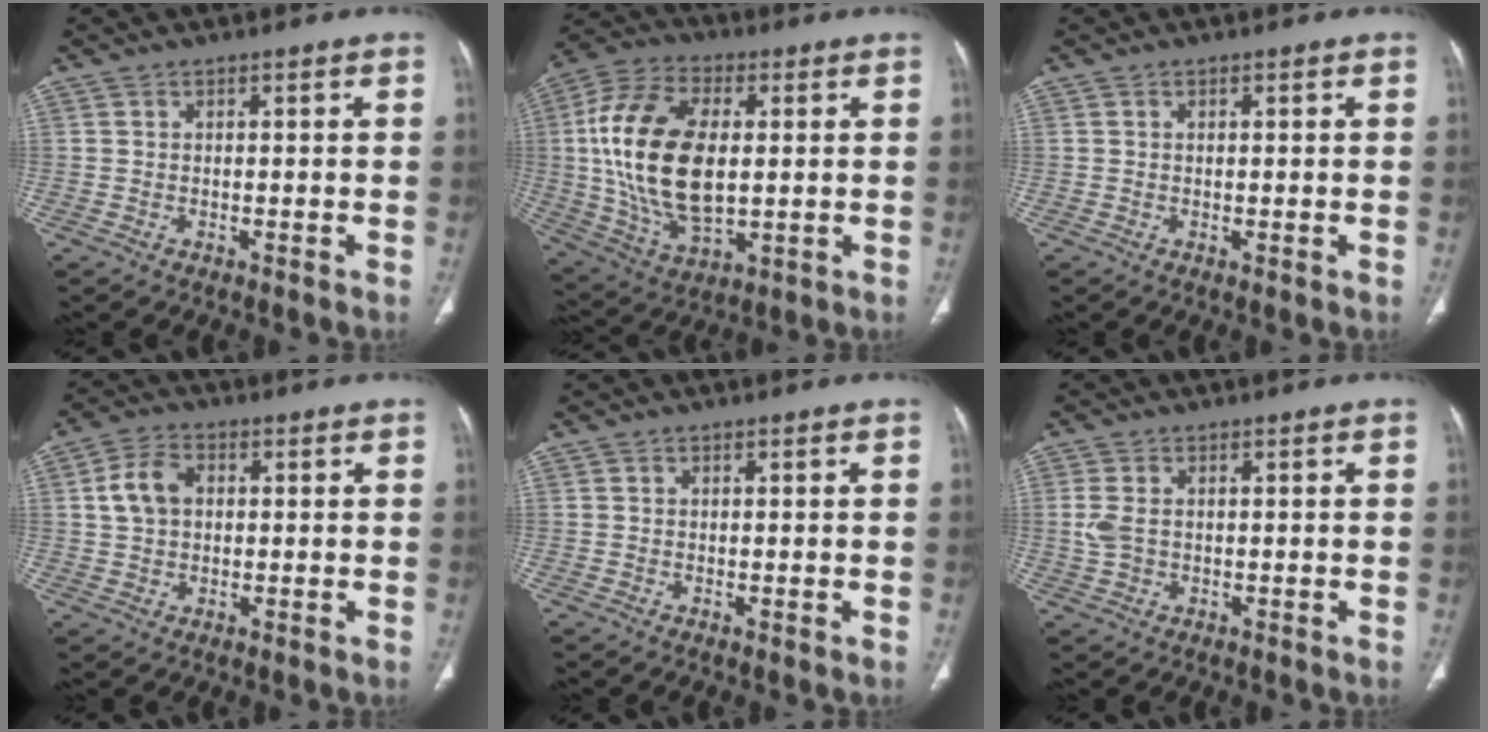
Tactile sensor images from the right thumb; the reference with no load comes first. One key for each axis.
{"total": 21.2, "fx": 1.7, "fy": 11.7, "fz": 17.6, "tx": -0.348, "ty": -0.005, "tz": 0.035}
{"total": 0.6, "fx": 0.1, "fy": 0.1, "fz": 0.6, "tx": -0.014, "ty": -0.004, "tz": 0.003}
{"total": 6.6, "fx": 1.1, "fy": 4.8, "fz": 4.5, "tx": -0.081, "ty": 0.012, "tz": 0.017}
{"total": 0.0}
{"total": 3.4, "fx": 0.1, "fy": 2.3, "fz": 2.5, "tx": -0.068, "ty": 0.004, "tz": 0.005}